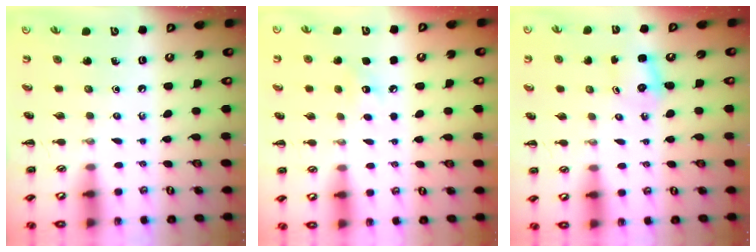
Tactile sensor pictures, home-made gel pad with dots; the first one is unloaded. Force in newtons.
{"total": 5.5, "press": 5.3, "slide": 1.4}
{"total": 2.5, "press": 2.4, "slide": 0.8}